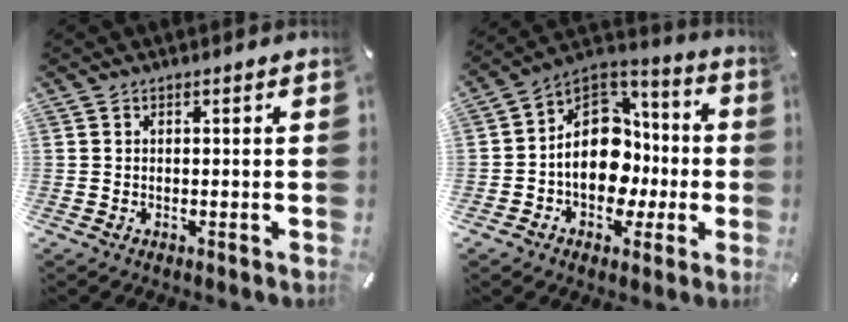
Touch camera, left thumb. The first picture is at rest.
{"total": 15.3, "force": [-2.1, 12.1, 9.2], "torque": [-0.164, 0.004, -0.035]}